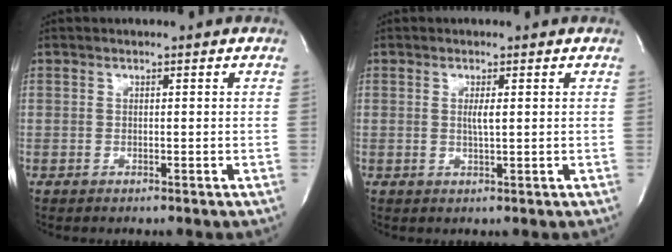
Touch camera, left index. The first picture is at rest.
{"total": 1.5, "force": [0.1, -0.1, 1.4], "torque": [-0.035, -0.007, 0.003]}